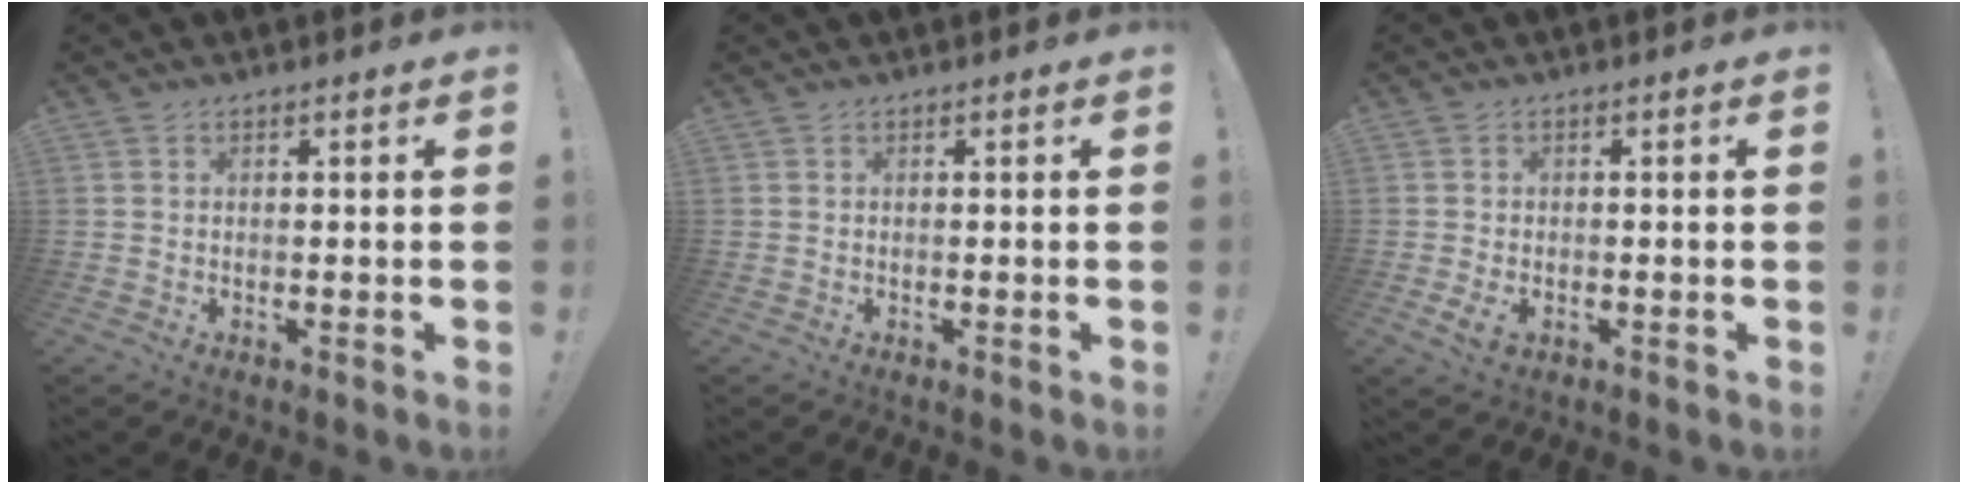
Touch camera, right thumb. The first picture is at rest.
{"total": 0.0}
{"total": 3.7, "force": [-1.1, 2.0, 2.9], "torque": [-0.055, 0.002, -0.019]}